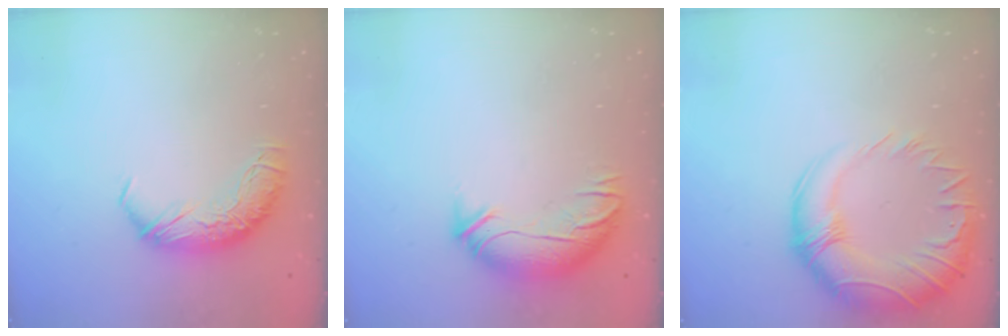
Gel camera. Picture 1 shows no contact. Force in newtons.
{"total": 3.7, "press": 2.6, "slide": 2.6}
{"total": 8.6, "press": 6.9, "slide": 5.2}